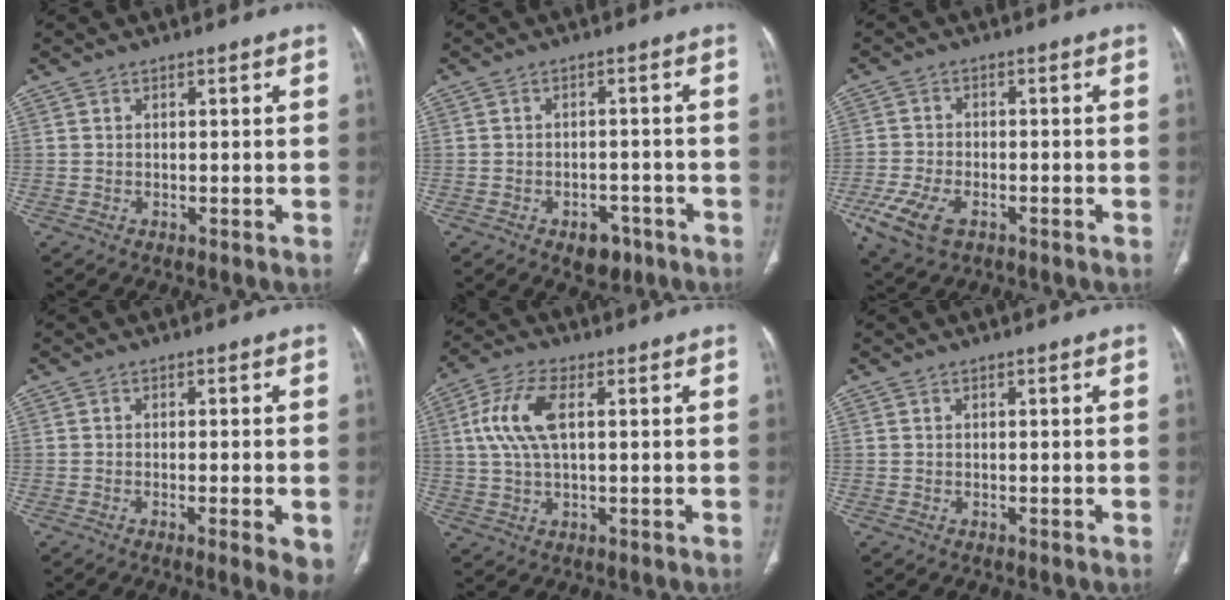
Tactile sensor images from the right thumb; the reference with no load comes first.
{"total": 5.1, "force": [-2.9, 3.3, 2.6], "torque": [-0.016, 0.018, -0.034]}
{"total": 8.7, "force": [-4.1, 4.8, 6.0], "torque": [-0.135, 0.004, -0.073]}
{"total": 5.3, "force": [-1.6, 0.9, 4.9], "torque": [-0.075, -0.011, -0.025]}
{"total": 9.4, "force": [2.0, 4.2, 8.2], "torque": [-0.186, 0.014, 0.037]}
{"total": 0.0}